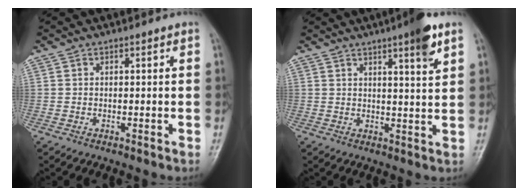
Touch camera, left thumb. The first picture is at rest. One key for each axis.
{"total": 6.8, "fx": 4.0, "fy": 0.7, "fz": 5.5, "tx": -0.074, "ty": -0.021, "tz": 0.056}